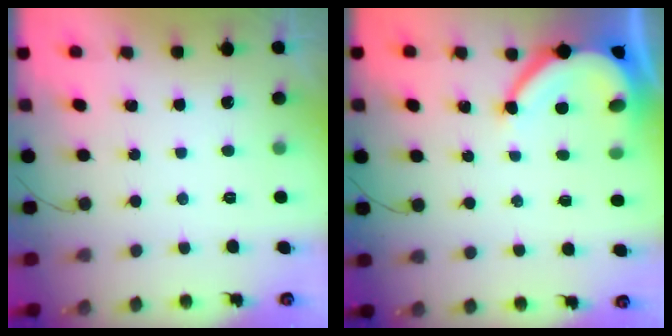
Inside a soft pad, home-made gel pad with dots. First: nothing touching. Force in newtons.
{"total": 7.6, "press": 7.5, "slide": 0.6}